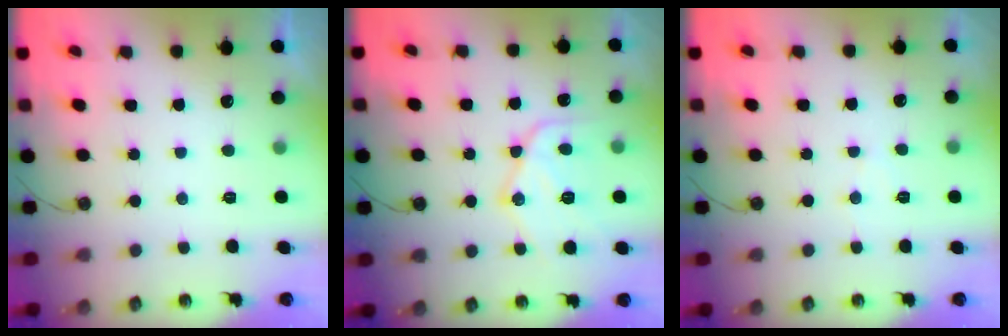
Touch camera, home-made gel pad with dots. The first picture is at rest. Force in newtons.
{"total": 14.3, "press": 14.3, "slide": 1.1}
{"total": 5.3, "press": 5.2, "slide": 0.7}